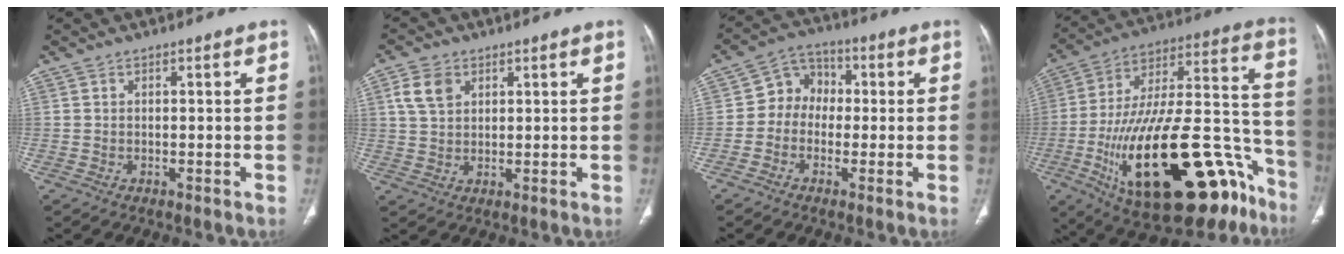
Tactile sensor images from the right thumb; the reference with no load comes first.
{"total": 5.6, "force": [2.3, 4.0, 3.2], "torque": [-0.052, 0.000, 0.048]}
{"total": 7.2, "force": [-0.4, 6.2, 3.6], "torque": [-0.025, 0.025, -0.025]}
{"total": 37.5, "force": [-17.0, 15.3, 29.7], "torque": [-0.432, 0.076, -0.257]}